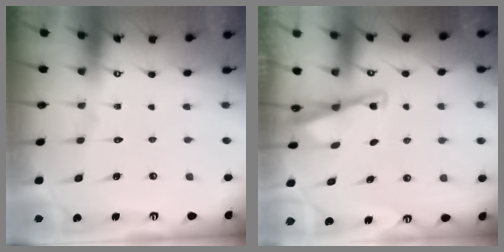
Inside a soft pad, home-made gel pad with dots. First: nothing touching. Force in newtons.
{"total": 2.8, "press": 2.8, "slide": 0.3}